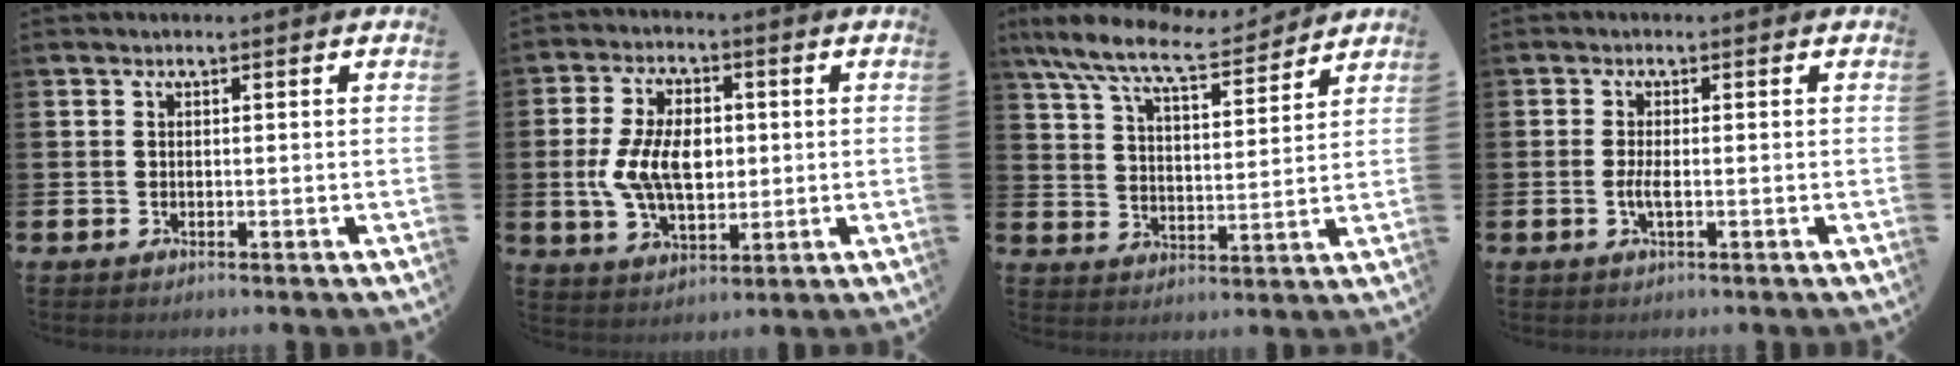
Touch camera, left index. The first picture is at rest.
{"total": 8.4, "force": [0.6, 5.1, 6.6], "torque": [-0.133, 0.010, 0.006]}
{"total": 9.7, "force": [8.7, 1.6, 4.0], "torque": [-0.116, -0.045, 0.152]}
{"total": 1.8, "force": [-0.4, 0.4, 1.7], "torque": [-0.034, 0.001, -0.008]}